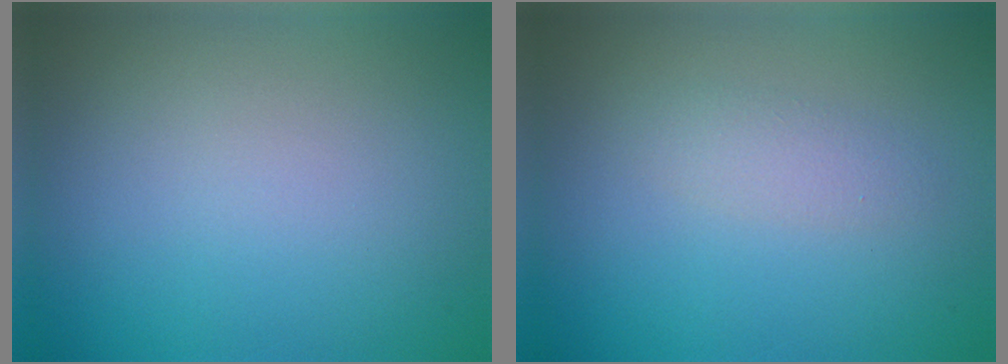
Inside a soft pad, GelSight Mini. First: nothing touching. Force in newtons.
{"total": 1.4, "press": 1.4, "slide": 0.1}